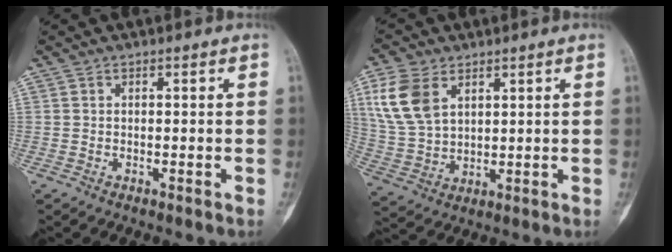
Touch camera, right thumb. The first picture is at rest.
{"total": 11.2, "force": [4.7, 7.0, 7.3], "torque": [-0.151, -0.009, 0.103]}